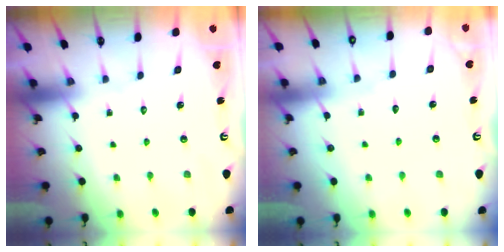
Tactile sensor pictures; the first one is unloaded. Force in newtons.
{"total": 2.7, "press": 2.6, "slide": 0.5}